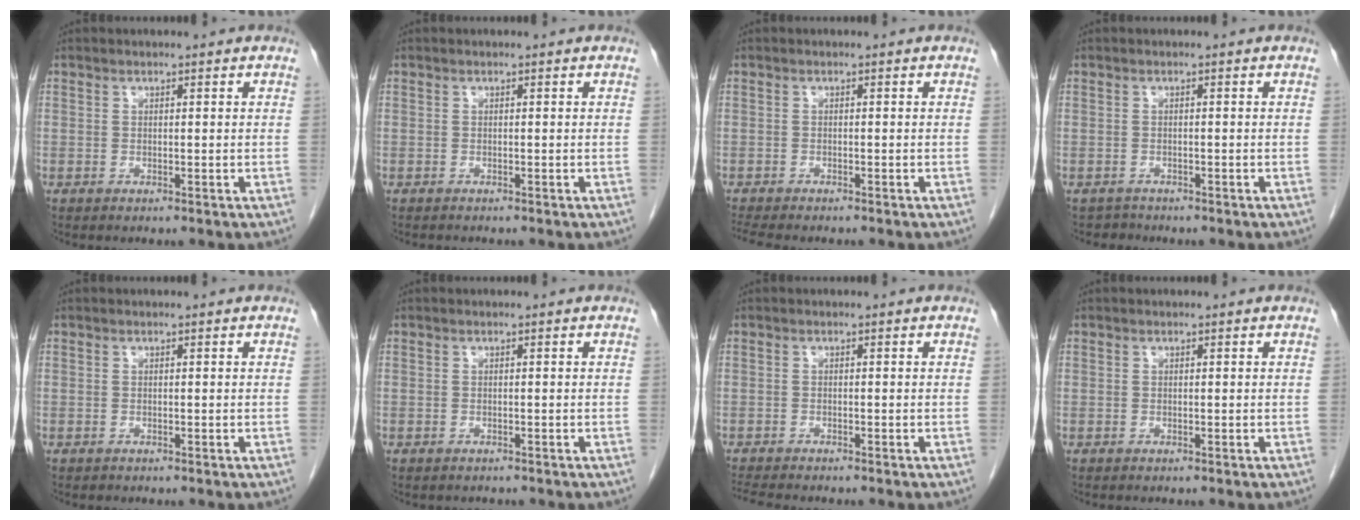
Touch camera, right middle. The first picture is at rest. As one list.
[{"total": 0.9, "force": [-0.8, 0.2, 0.2], "torque": [-0.008, -0.002, -0.013]}, {"total": 5.5, "force": [-4.8, 1.0, 2.5], "torque": [-0.039, -0.010, -0.074]}, {"total": 1.3, "force": [-1.1, 0.4, -0.6], "torque": [0.006, -0.002, -0.019]}, {"total": 0.0}, {"total": 1.1, "force": [-0.9, 0.5, 0.1], "torque": [-0.010, 0.000, -0.013]}, {"total": 4.4, "force": [-4.0, 0.4, 1.8], "torque": [-0.030, -0.014, -0.066]}, {"total": 0.0}]